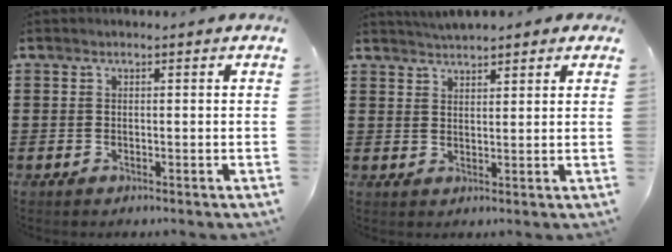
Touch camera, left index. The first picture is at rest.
{"total": 3.1, "force": [3.0, 0.5, 0.6], "torque": [-0.019, -0.002, 0.054]}